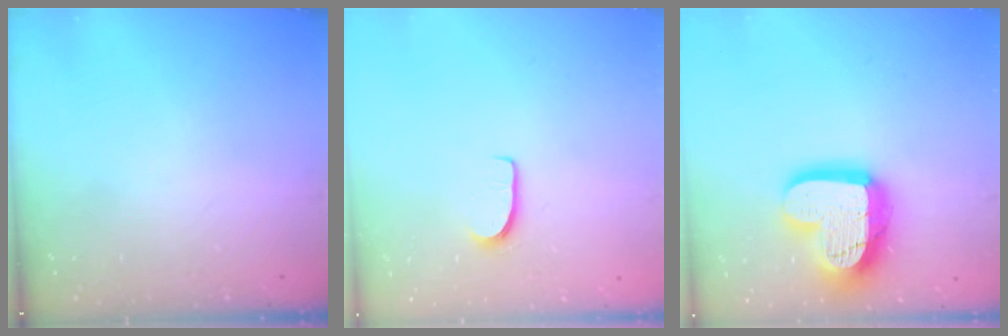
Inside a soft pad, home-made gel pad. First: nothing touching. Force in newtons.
{"total": 5.8, "press": 5.7, "slide": 0.5}
{"total": 18.7, "press": 18.6, "slide": 1.5}